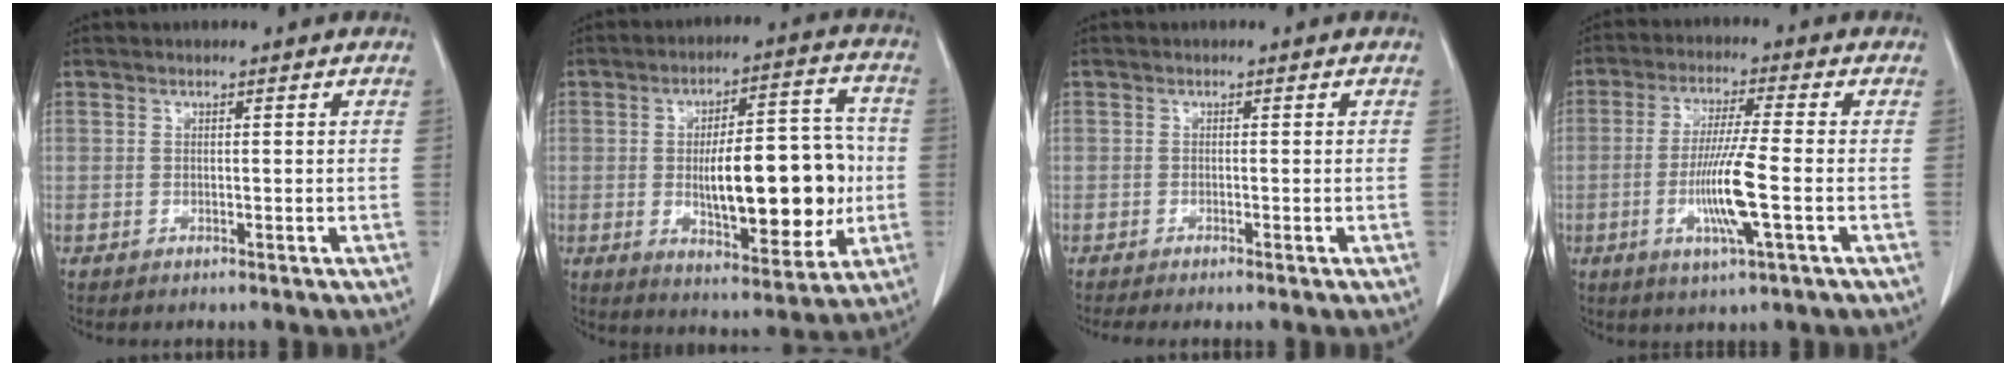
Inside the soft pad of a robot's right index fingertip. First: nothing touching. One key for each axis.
{"total": 16.9, "fx": -1.4, "fy": 5.8, "fz": 15.8, "tx": -0.238, "ty": 0.017, "tz": -0.012}
{"total": 1.9, "fx": -1.6, "fy": -0.2, "fz": 1.1, "tx": -0.017, "ty": -0.003, "tz": -0.024}
{"total": 9.4, "fx": -2.3, "fy": -0.3, "fz": 9.1, "tx": -0.180, "ty": -0.013, "tz": -0.046}